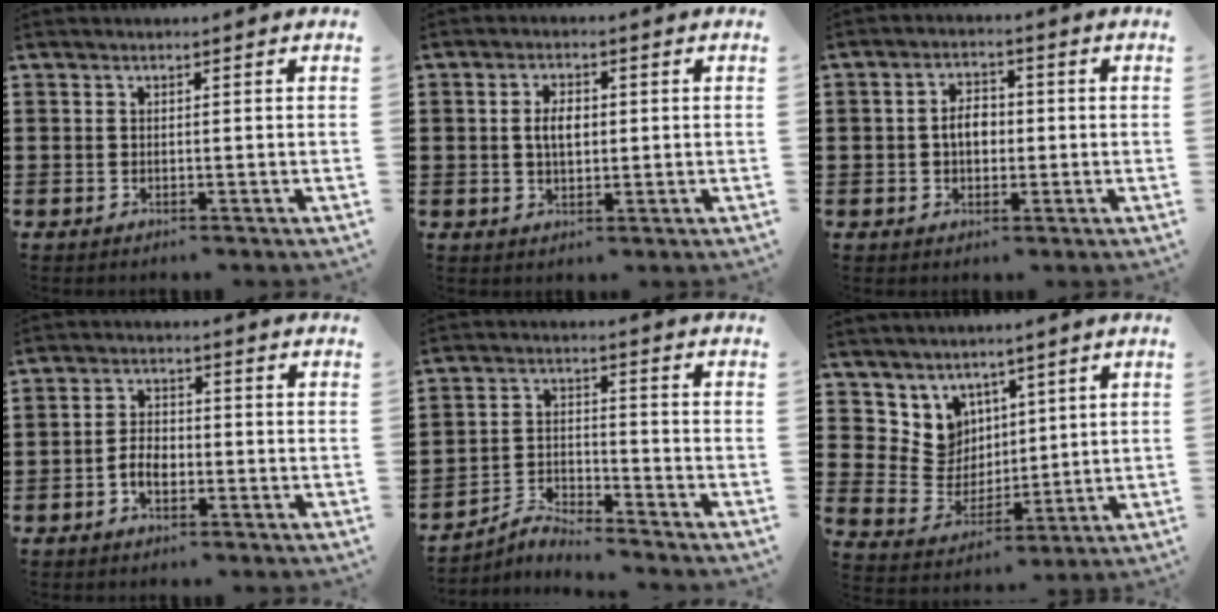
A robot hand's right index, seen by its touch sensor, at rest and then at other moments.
{"total": 3.5, "force": [0.1, 1.8, 3.0], "torque": [-0.053, 0.001, -0.001]}
{"total": 3.8, "force": [-0.3, 2.3, 3.0], "torque": [-0.052, 0.002, -0.010]}
{"total": 3.6, "force": [-1.5, 2.1, 2.6], "torque": [-0.063, -0.002, -0.032]}
{"total": 3.9, "force": [-3.9, 0.3, 0.4], "torque": [-0.014, 0.005, -0.081]}
{"total": 7.1, "force": [3.8, 5.9, 1.1], "torque": [-0.060, -0.018, 0.076]}